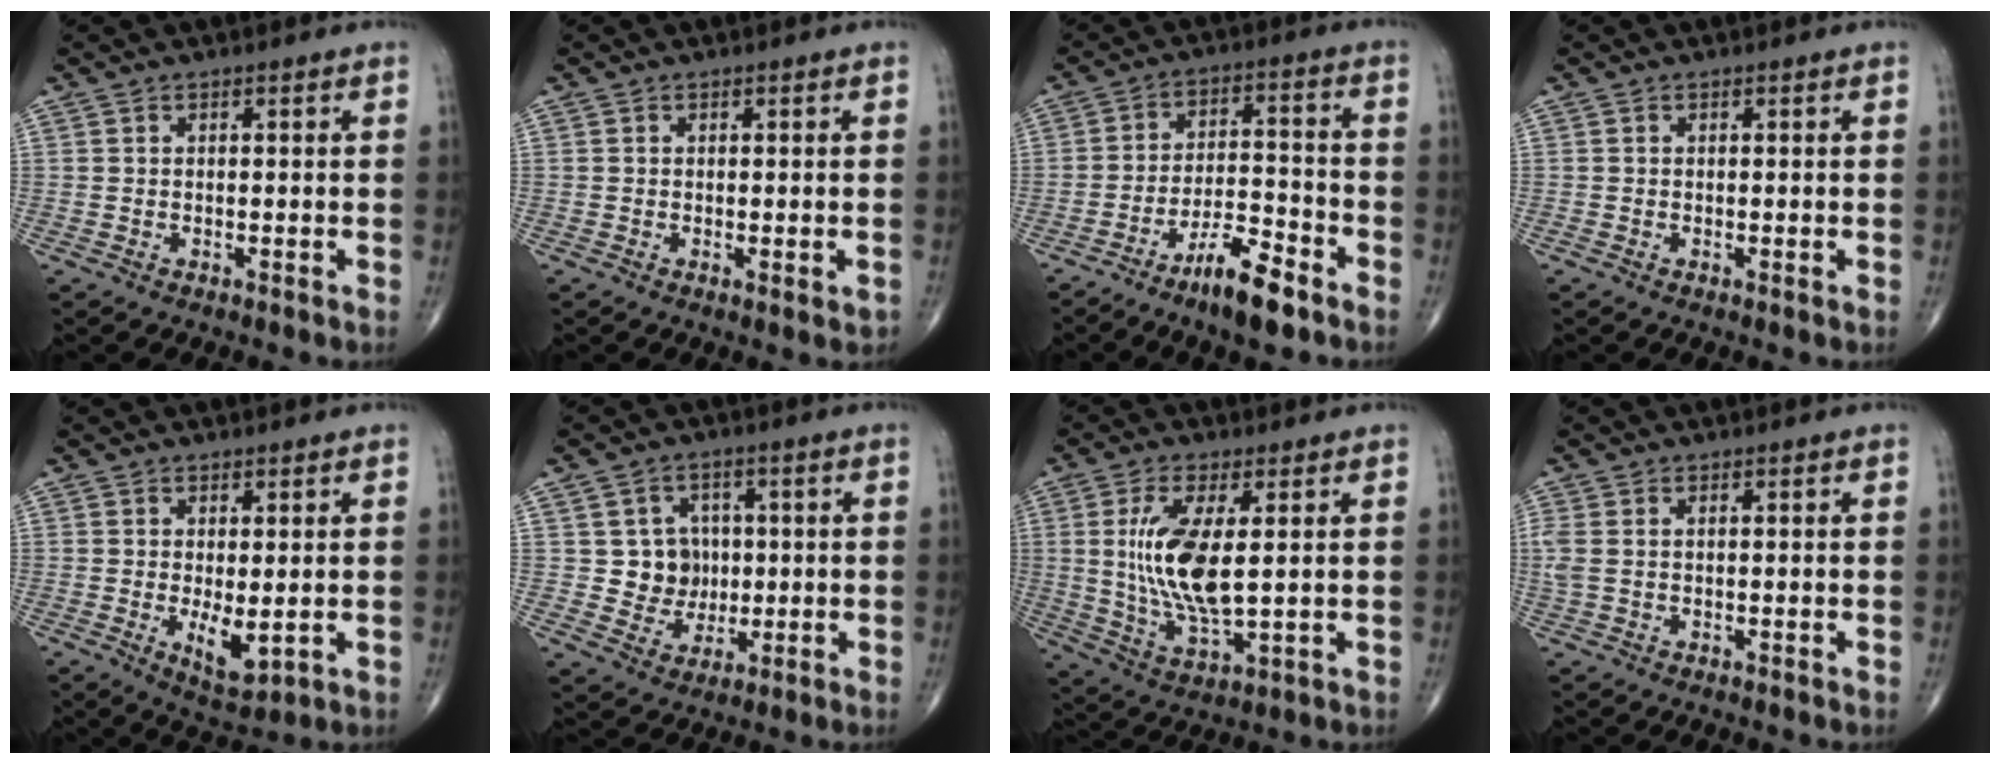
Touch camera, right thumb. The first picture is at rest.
{"total": 1.6, "force": [-0.3, 0.5, 1.5], "torque": [-0.017, -0.003, -0.003]}
{"total": 9.5, "force": [-6.5, 2.3, 6.6], "torque": [-0.115, 0.045, -0.113]}
{"total": 0.0}
{"total": 5.4, "force": [-0.5, 2.2, 4.9], "torque": [-0.072, -0.017, 0.002]}
{"total": 7.1, "force": [0.7, 6.7, 2.1], "torque": [0.008, 0.006, 0.014]}
{"total": 12.8, "force": [1.8, 4.8, 11.8], "torque": [-0.240, -0.023, 0.042]}
{"total": 2.9, "force": [0.4, 1.7, 2.4], "torque": [-0.086, 0.012, 0.011]}